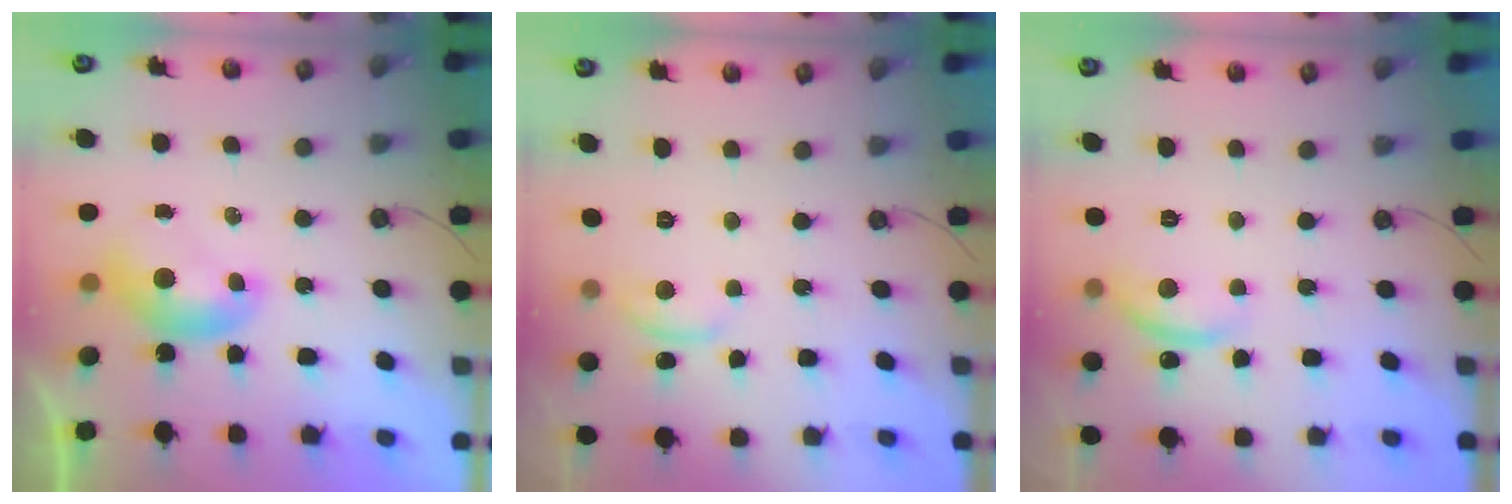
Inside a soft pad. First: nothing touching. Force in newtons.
{"total": 0.0}
{"total": 5.8, "press": 5.8, "slide": 0.6}